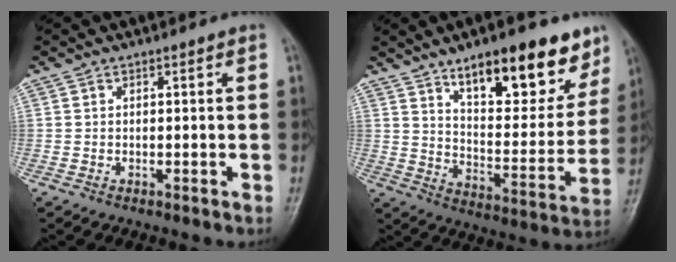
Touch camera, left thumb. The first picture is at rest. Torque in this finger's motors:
{"motor_torque": [1.09, 1.00, 1.57, -1.20, 0.08]}